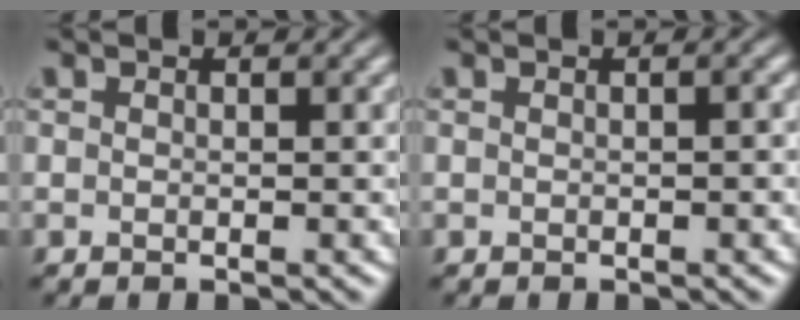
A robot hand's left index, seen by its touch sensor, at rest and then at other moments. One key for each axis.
{"total": 0.7, "fx": 0.0, "fy": 0.0, "fz": 0.7, "tx": -0.011, "ty": 0.001, "tz": -0.001}